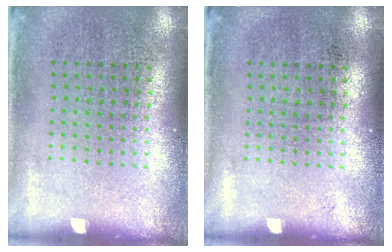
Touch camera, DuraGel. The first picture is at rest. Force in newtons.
{"total": 0.0}